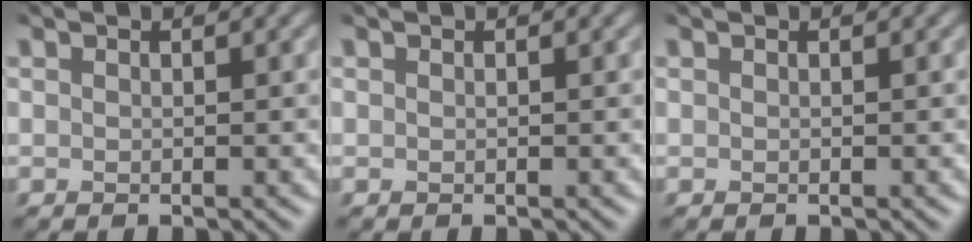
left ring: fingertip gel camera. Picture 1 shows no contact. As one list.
[{"total": 0.0}, {"total": 0.0}]